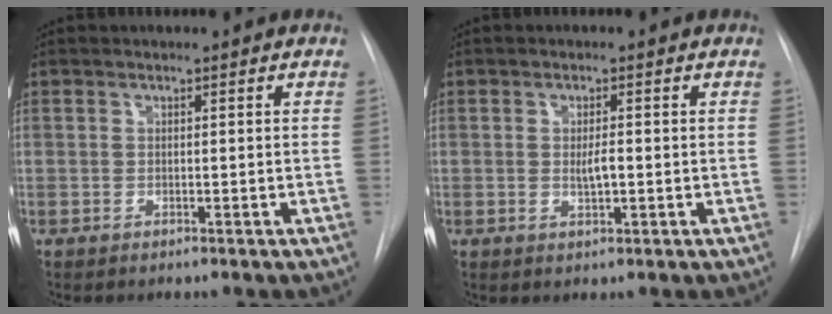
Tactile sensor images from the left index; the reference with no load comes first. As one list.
[{"total": 2.1, "force": [-0.1, 0.5, 2.0], "torque": [-0.039, -0.001, 0.000]}]